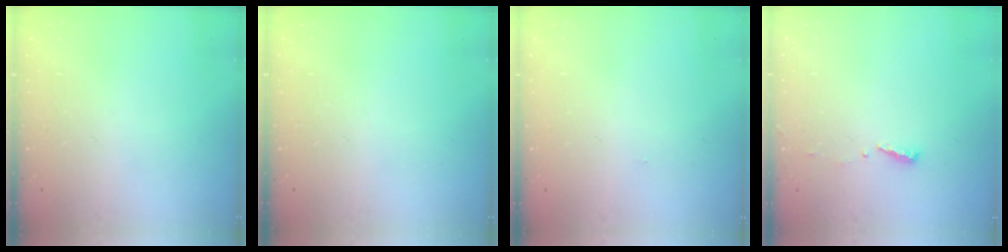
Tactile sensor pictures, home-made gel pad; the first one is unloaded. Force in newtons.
{"total": 0.0}
{"total": 5.3, "press": 0.3, "slide": 5.2}
{"total": 3.9, "press": 3.9, "slide": 0.4}